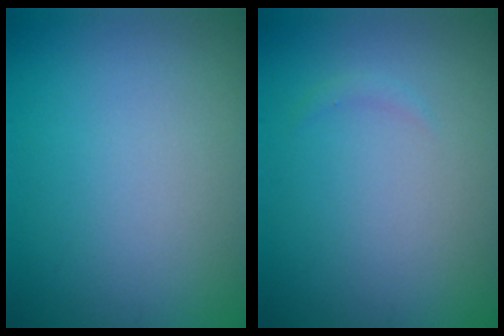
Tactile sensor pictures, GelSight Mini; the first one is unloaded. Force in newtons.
{"total": 0.5, "press": 0.5, "slide": 0.0}